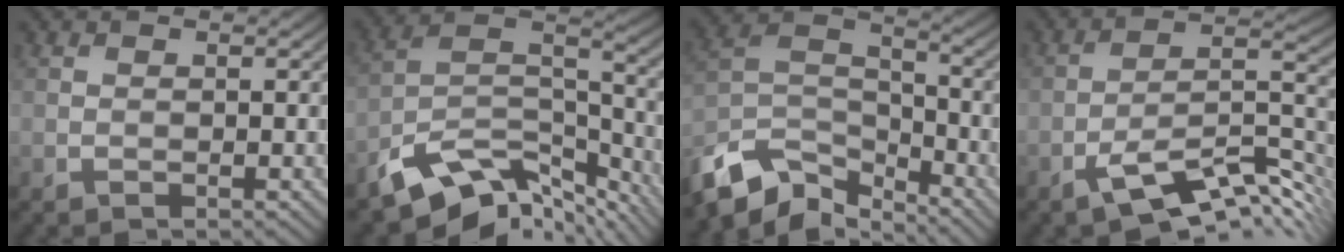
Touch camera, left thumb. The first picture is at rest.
{"total": 13.1, "force": [-9.5, 5.9, 6.8], "torque": [-0.142, -0.010, -0.156]}
{"total": 10.6, "force": [-8.1, 4.8, 4.9], "torque": [-0.107, -0.004, -0.167]}
{"total": 11.7, "force": [-7.5, 3.2, 8.4], "torque": [-0.136, -0.004, -0.130]}